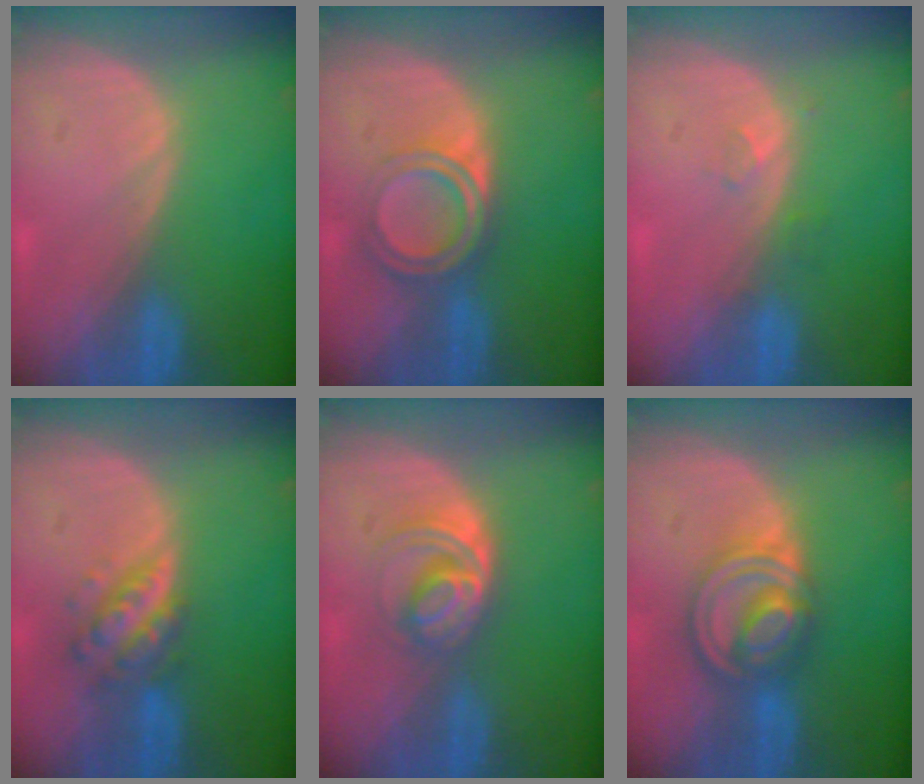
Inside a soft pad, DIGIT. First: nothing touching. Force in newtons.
{"total": 5.8, "press": 5.0, "slide": 2.8}
{"total": 1.9, "press": 1.6, "slide": 1.0}
{"total": 5.7, "press": 5.2, "slide": 2.3}
{"total": 5.9, "press": 5.2, "slide": 2.7}
{"total": 7.9, "press": 6.9, "slide": 3.9}